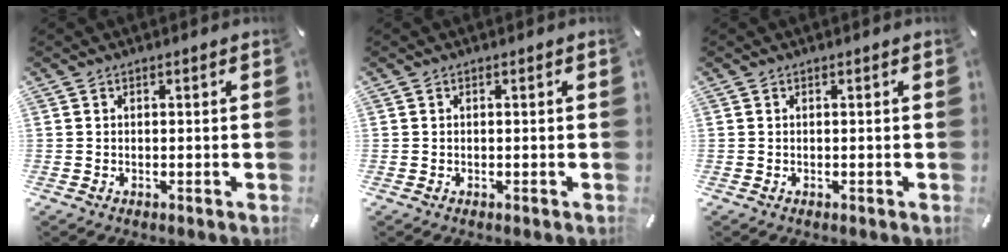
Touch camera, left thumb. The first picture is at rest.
{"total": 0.0}
{"total": 0.0}